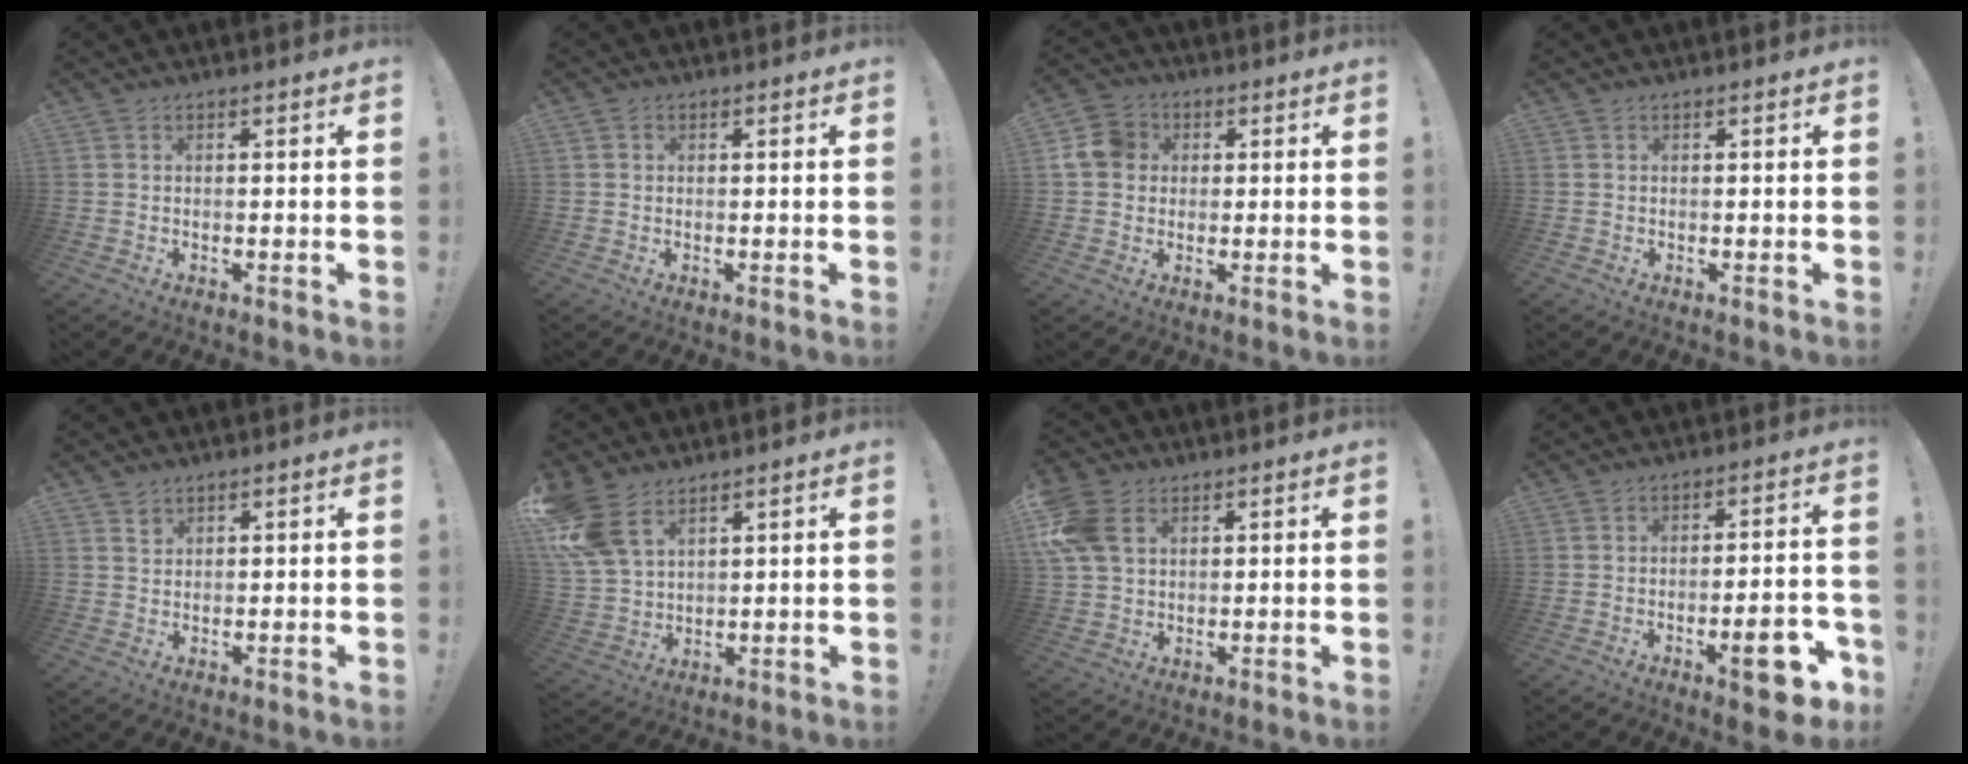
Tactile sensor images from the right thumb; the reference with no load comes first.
{"total": 0.8, "force": [0.3, 0.8, 0.1], "torque": [-0.002, 0.003, 0.006]}
{"total": 9.4, "force": [1.5, 8.2, 4.5], "torque": [-0.090, 0.014, 0.034]}
{"total": 0.0}
{"total": 1.8, "force": [1.5, 1.0, 0.3], "torque": [0.000, -0.010, 0.027]}
{"total": 12.0, "force": [7.2, 7.1, 6.6], "torque": [-0.143, -0.025, 0.145]}
{"total": 11.8, "force": [3.9, 8.6, 7.2], "torque": [-0.149, 0.000, 0.078]}
{"total": 11.5, "force": [-5.6, 3.1, 9.6], "torque": [-0.120, 0.023, -0.083]}